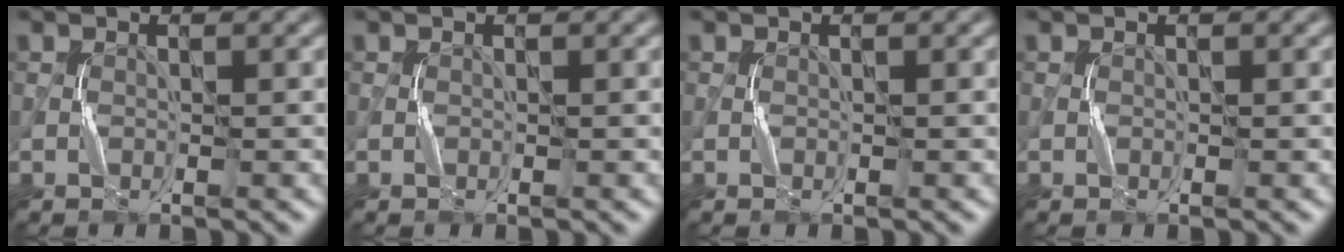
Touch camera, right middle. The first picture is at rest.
{"total": 0.0}
{"total": 0.0}
{"total": 0.0}